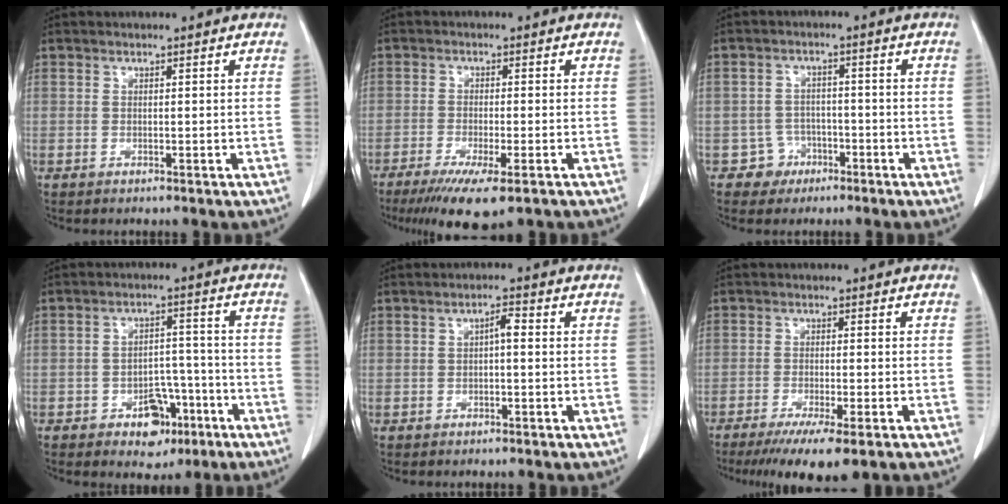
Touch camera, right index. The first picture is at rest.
{"total": 8.7, "force": [-5.7, 0.9, 6.4], "torque": [-0.103, -0.024, -0.088]}
{"total": 3.9, "force": [-2.0, 3.3, -0.5], "torque": [0.017, 0.015, -0.031]}
{"total": 7.2, "force": [-3.9, 4.3, 4.2], "torque": [-0.055, 0.018, -0.054]}
{"total": 2.0, "force": [0.0, 0.4, 1.9], "torque": [-0.033, 0.005, -0.001]}
{"total": 8.6, "force": [-5.8, 0.7, 6.4], "torque": [-0.098, -0.022, -0.087]}